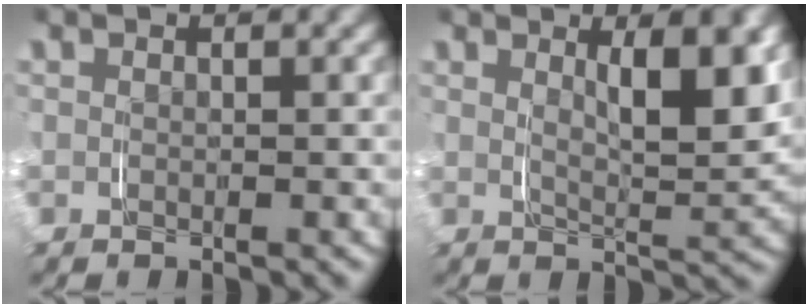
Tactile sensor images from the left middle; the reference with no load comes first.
{"total": 5.3, "force": [2.0, 1.4, 4.7], "torque": [-0.068, -0.015, 0.037]}